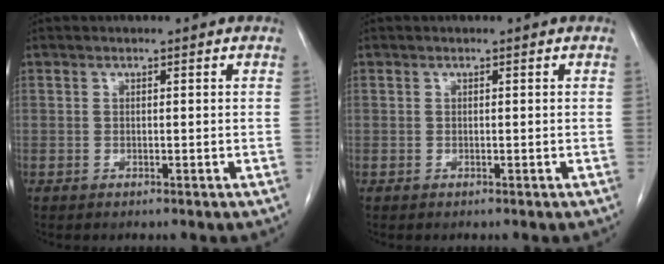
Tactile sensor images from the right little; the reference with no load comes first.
{"total": 0.0}